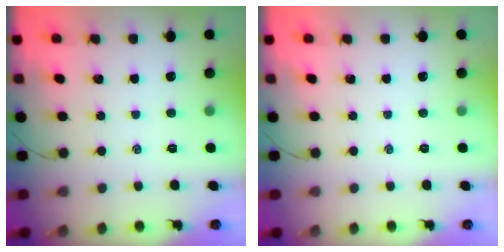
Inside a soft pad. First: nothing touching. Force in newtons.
{"total": 0.0}